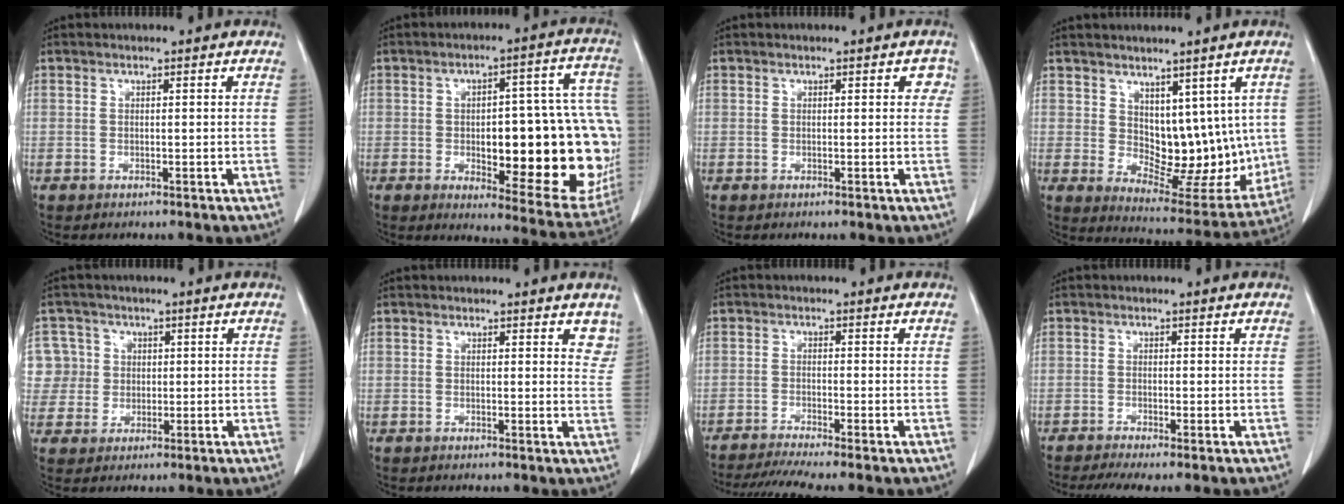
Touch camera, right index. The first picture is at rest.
{"total": 25.4, "force": [-2.6, 7.7, 24.1], "torque": [-0.215, 0.029, -0.008]}
{"total": 1.8, "force": [0.8, 1.0, 1.3], "torque": [-0.003, 0.008, 0.007]}
{"total": 11.9, "force": [2.7, 7.1, 9.2], "torque": [-0.104, -0.004, 0.063]}
{"total": 8.3, "force": [1.7, 8.1, 0.5], "torque": [-0.017, 0.034, 0.045]}
{"total": 4.0, "force": [3.3, 1.5, 1.6], "torque": [0.000, -0.011, 0.026]}
{"total": 6.3, "force": [-5.2, -1.0, 3.3], "torque": [-0.055, -0.013, -0.089]}
{"total": 3.5, "force": [-2.4, 0.4, 2.5], "torque": [-0.045, -0.009, -0.043]}